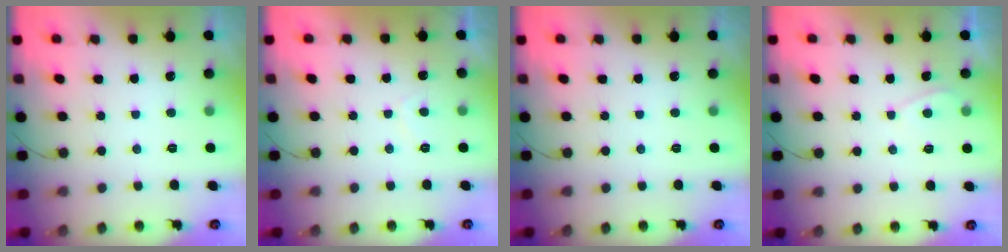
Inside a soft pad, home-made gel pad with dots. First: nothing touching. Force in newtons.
{"total": 2.1, "press": 2.0, "slide": 0.7}
{"total": 0.0}
{"total": 2.8, "press": 2.7, "slide": 0.3}